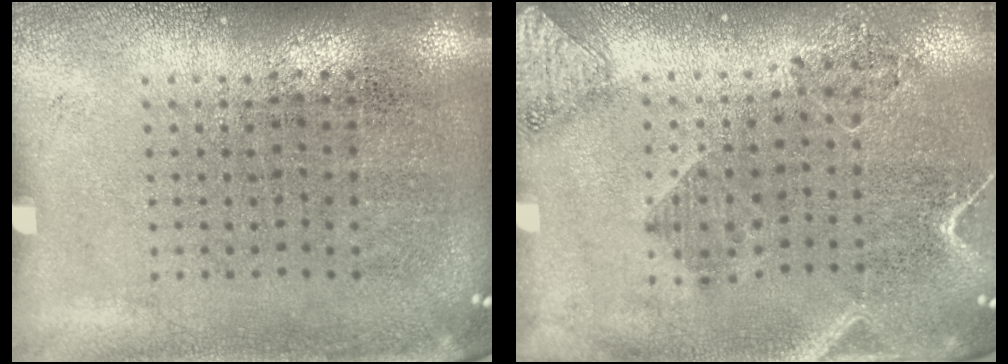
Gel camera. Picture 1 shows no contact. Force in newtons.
{"total": 1.8, "press": 1.6, "slide": 0.8}